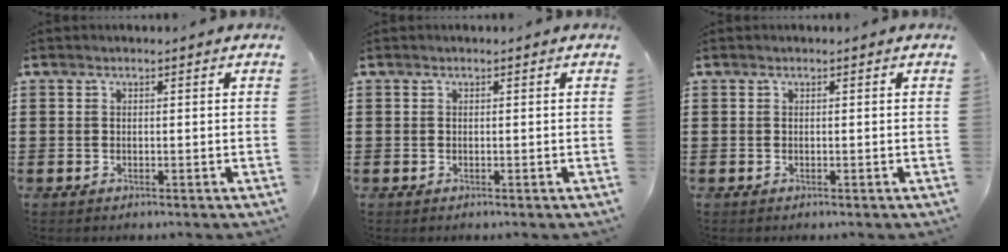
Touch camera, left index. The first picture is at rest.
{"total": 0.0}
{"total": 0.0}